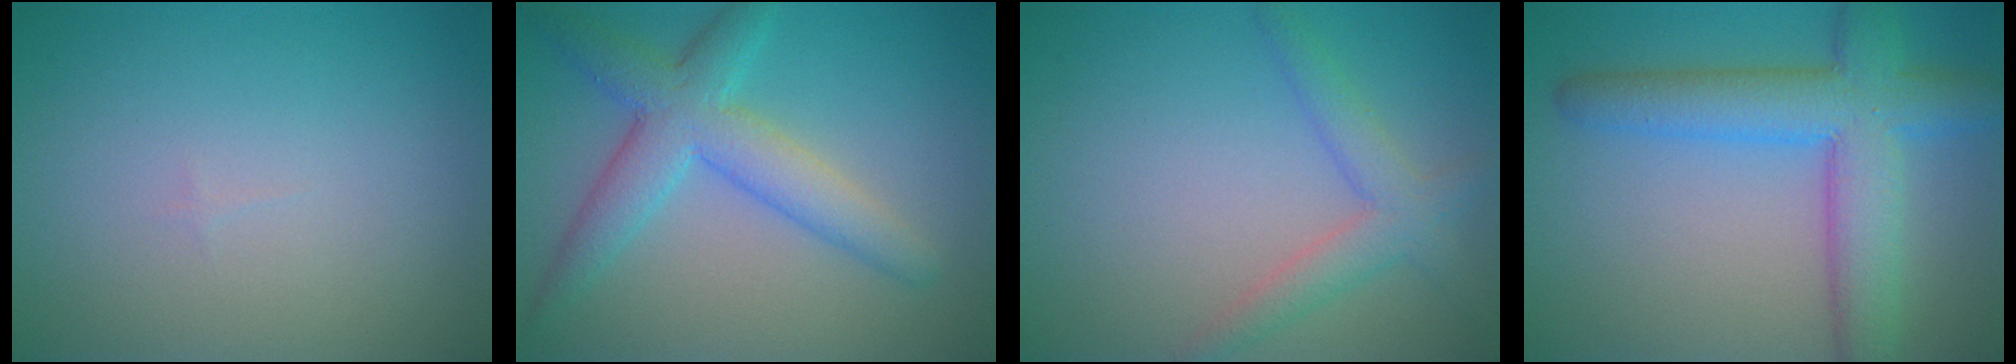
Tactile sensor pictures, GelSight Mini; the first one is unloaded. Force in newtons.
{"total": 5.4, "press": 5.4, "slide": 0.2}
{"total": 3.0, "press": 3.0, "slide": 0.1}
{"total": 7.6, "press": 7.6, "slide": 0.2}